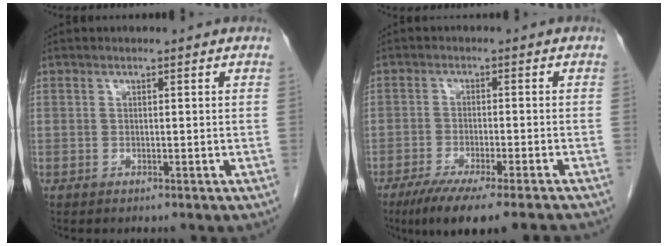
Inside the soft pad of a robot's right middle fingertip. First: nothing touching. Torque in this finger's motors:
{"motor_torque": [1.16, -0.98, 0.17, 0.09]}